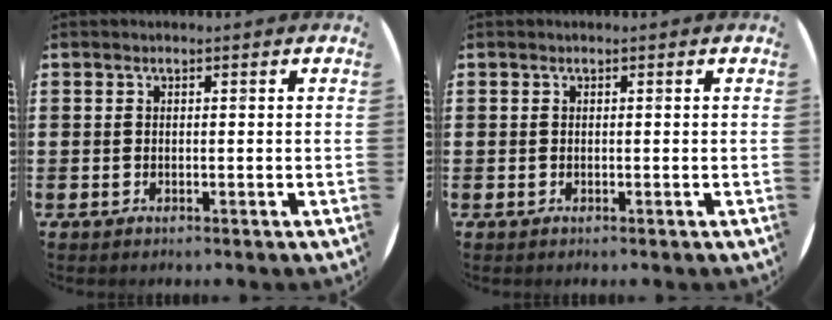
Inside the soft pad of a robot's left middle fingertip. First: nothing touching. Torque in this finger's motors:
{"motor_torque": [0.00, -0.18, -0.02, 0.01]}